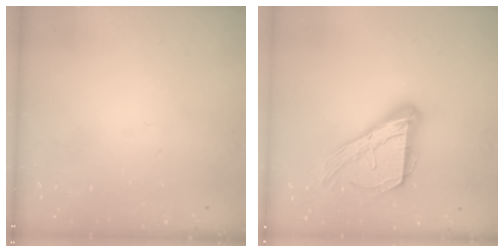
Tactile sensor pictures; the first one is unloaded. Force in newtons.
{"total": 15.8, "press": 15.7, "slide": 1.0}